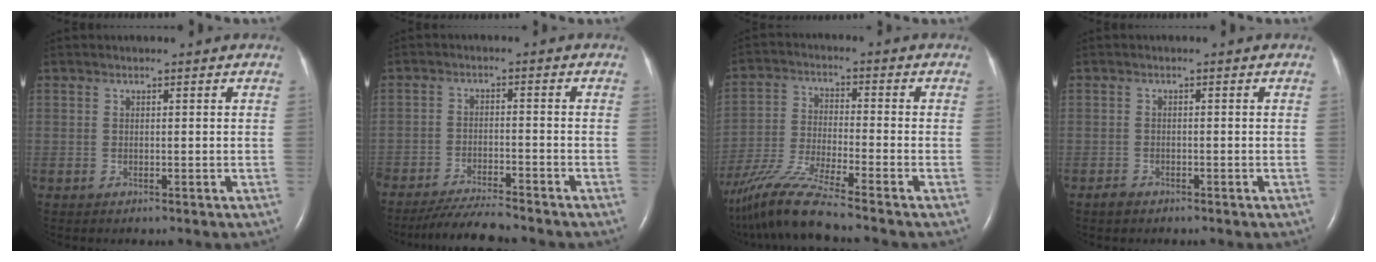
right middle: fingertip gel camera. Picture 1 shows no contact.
{"total": 7.3, "force": [-6.8, 0.1, 2.6], "torque": [-0.044, -0.021, -0.117]}
{"total": 11.1, "force": [-9.4, -1.3, 5.8], "torque": [-0.123, -0.030, -0.181]}
{"total": 1.3, "force": [-1.0, 0.7, 0.4], "torque": [-0.013, 0.000, -0.017]}